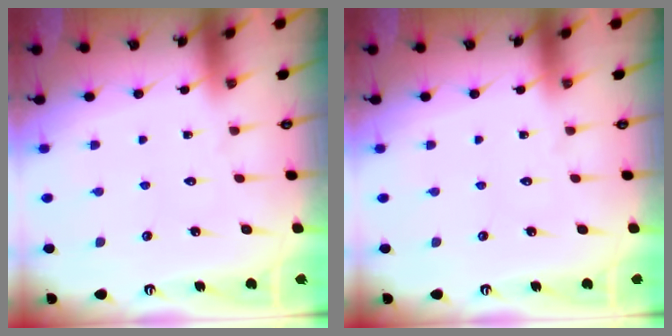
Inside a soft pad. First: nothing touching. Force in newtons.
{"total": 0.0}